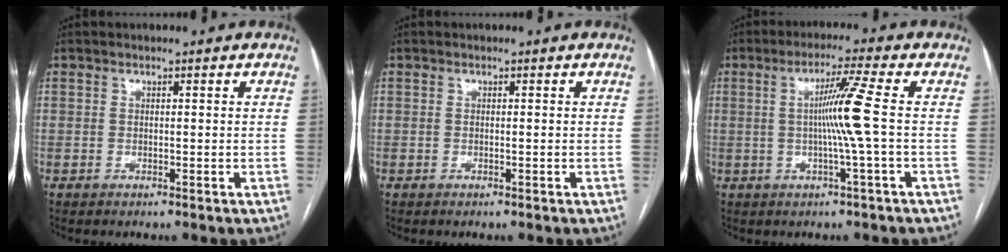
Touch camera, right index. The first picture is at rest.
{"total": 0.0}
{"total": 7.0, "force": [-0.1, -2.0, 6.7], "torque": [-0.120, 0.002, 0.001]}